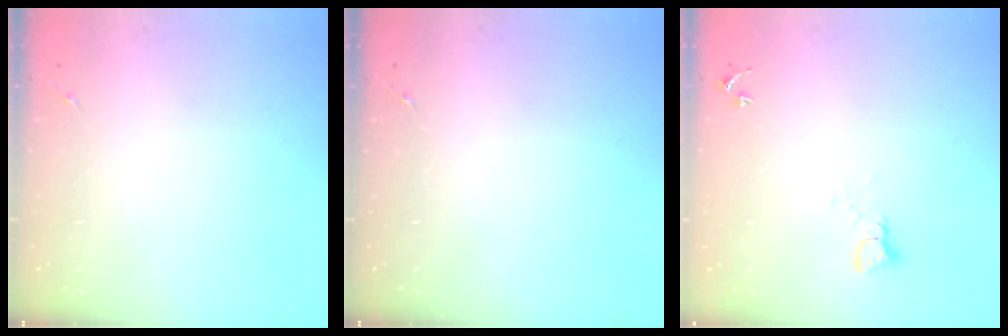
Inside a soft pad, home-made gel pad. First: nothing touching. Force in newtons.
{"total": 0.0}
{"total": 3.3, "press": 3.3, "slide": 0.1}